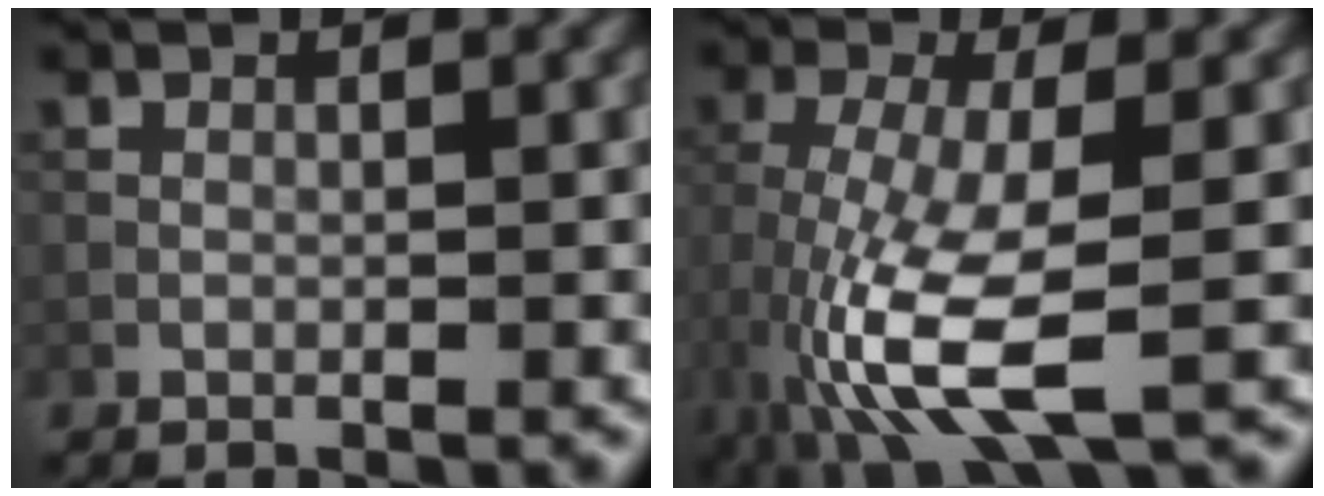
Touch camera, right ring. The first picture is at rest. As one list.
[{"total": 8.7, "force": [-3.4, 2.3, 7.6], "torque": [-0.172, -0.011, -0.065]}]